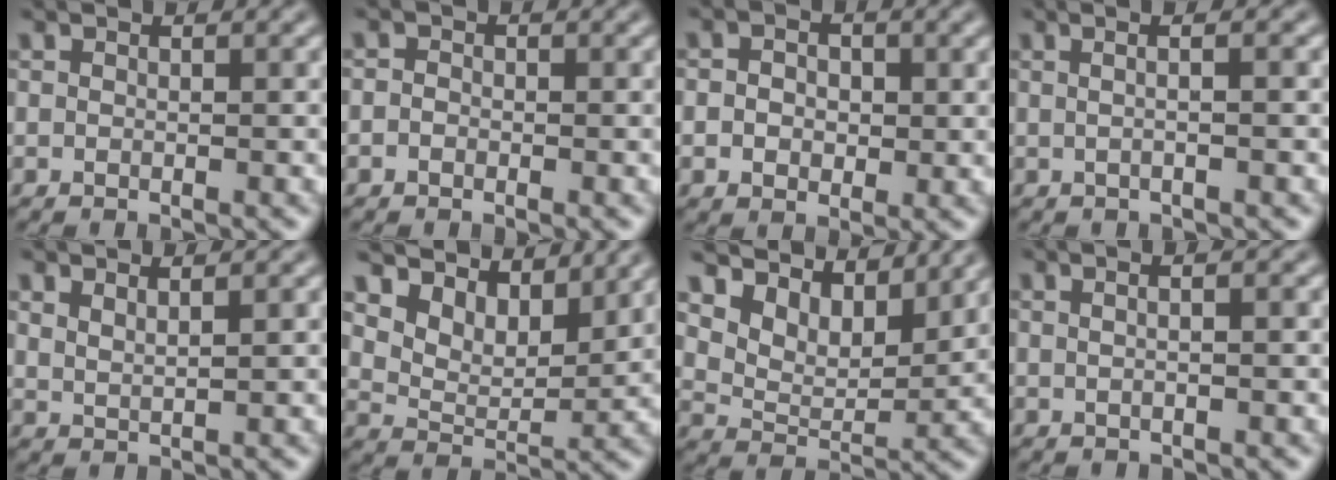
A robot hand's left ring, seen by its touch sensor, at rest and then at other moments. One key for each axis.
{"total": 0.9, "fx": -0.3, "fy": 0.8, "fz": 0.3, "tx": -0.004, "ty": 0.000, "tz": -0.013}
{"total": 2.7, "fx": 0.2, "fy": 2.1, "fz": 1.8, "tx": -0.034, "ty": 0.002, "tz": -0.002}
{"total": 3.7, "fx": 1.1, "fy": 1.7, "fz": 3.1, "tx": -0.017, "ty": 0.014, "tz": -0.017}
{"total": 1.4, "fx": 1.3, "fy": 0.3, "fz": 0.6, "tx": -0.011, "ty": 0.000, "tz": 0.021}
{"total": 6.5, "fx": 5.8, "fy": 2.1, "fz": 2.0, "tx": -0.061, "ty": -0.004, "tz": 0.093}
{"total": 7.2, "fx": 6.4, "fy": 2.4, "fz": 2.5, "tx": -0.068, "ty": 0.002, "tz": 0.095}
{"total": 3.7, "fx": 1.4, "fy": 1.9, "fz": 2.9, "tx": -0.014, "ty": 0.029, "tz": -0.018}